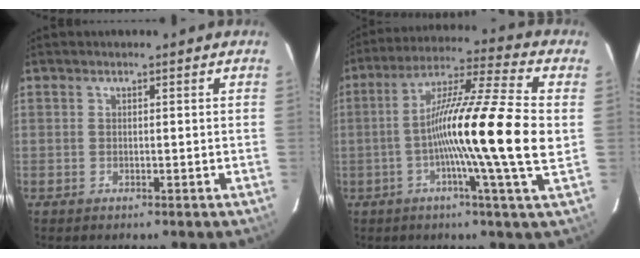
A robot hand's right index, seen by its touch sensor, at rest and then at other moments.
{"total": 17.8, "force": [-1.5, -1.4, 17.7], "torque": [-0.298, -0.005, -0.044]}